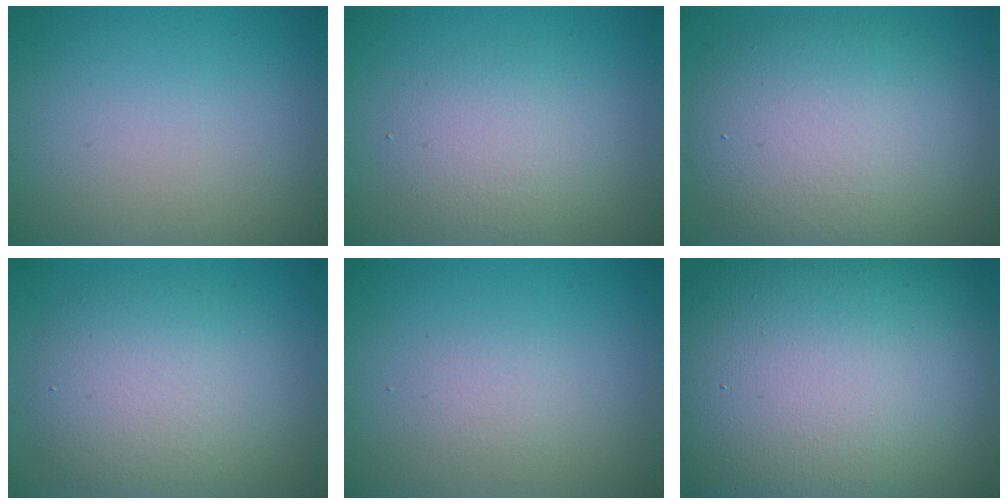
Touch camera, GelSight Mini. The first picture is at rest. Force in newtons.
{"total": 3.2, "press": 3.2, "slide": 0.1}
{"total": 8.6, "press": 8.6, "slide": 0.3}
{"total": 5.8, "press": 5.8, "slide": 0.2}
{"total": 1.3, "press": 1.3, "slide": 0.1}
{"total": 20.6, "press": 20.6, "slide": 1.3}